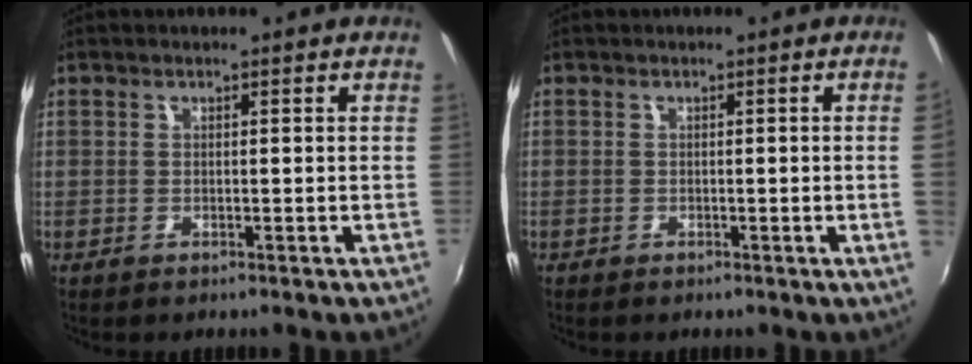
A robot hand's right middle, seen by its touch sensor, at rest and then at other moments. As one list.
[{"total": 1.5, "force": [0.0, -0.9, 1.2], "torque": [-0.011, -0.012, 0.002]}]